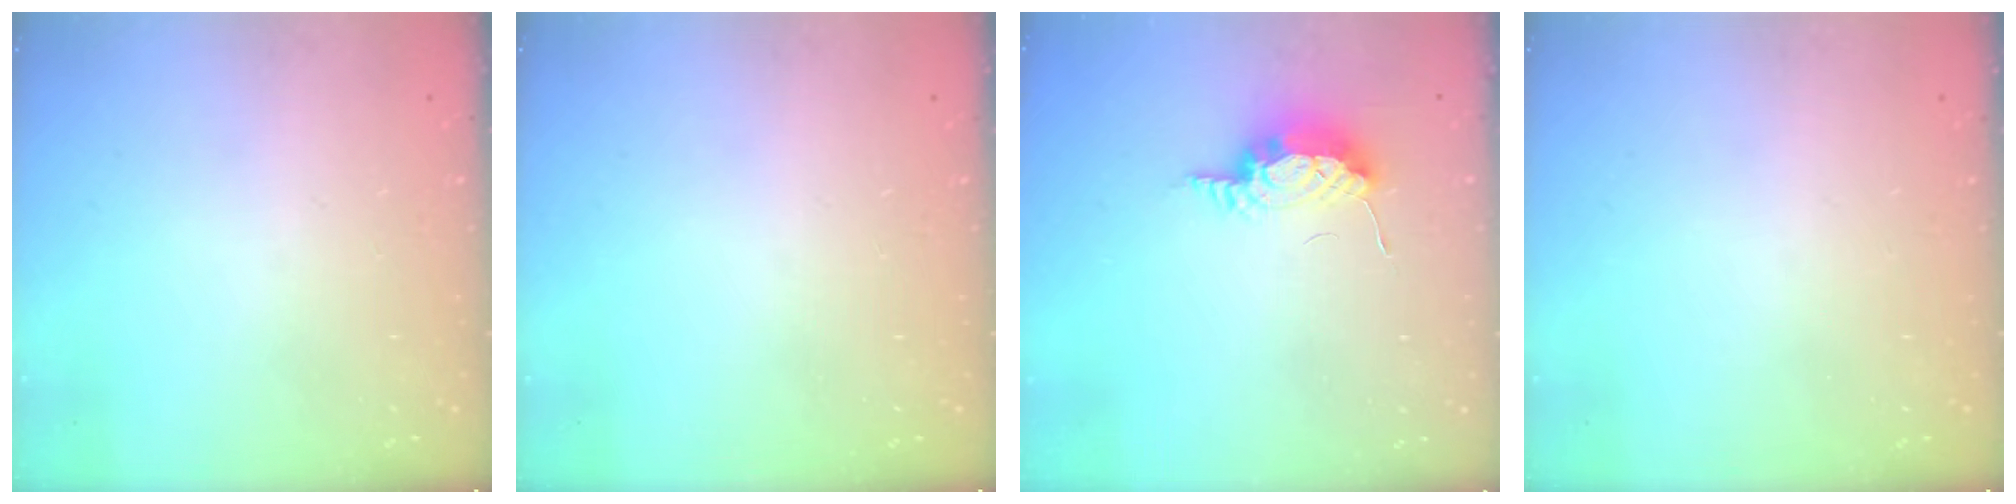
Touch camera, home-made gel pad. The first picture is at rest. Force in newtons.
{"total": 0.0}
{"total": 10.8, "press": 8.9, "slide": 6.2}
{"total": 0.0}